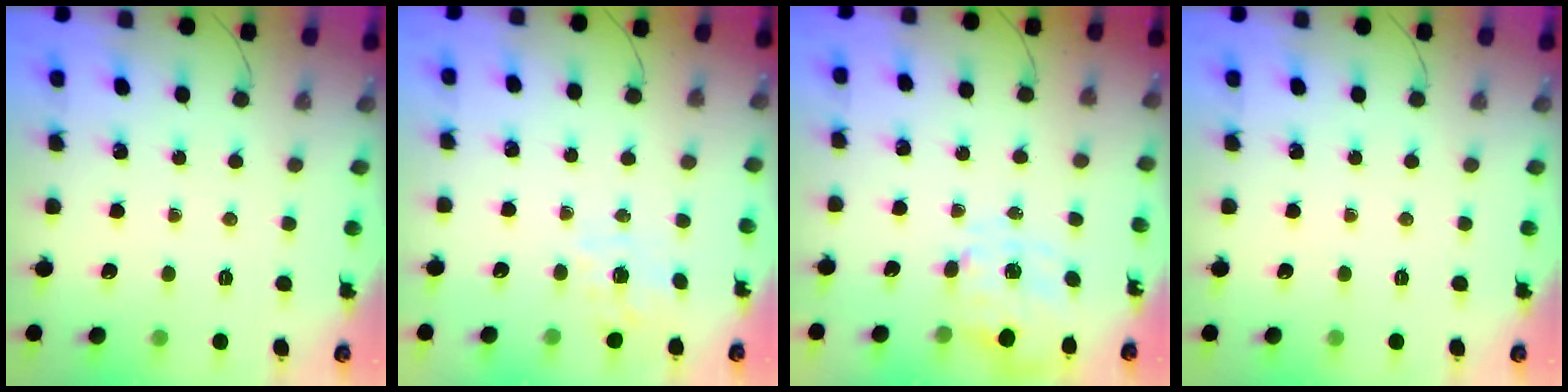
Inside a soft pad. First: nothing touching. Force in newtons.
{"total": 1.0, "press": 0.7, "slide": 0.7}
{"total": 2.8, "press": 2.6, "slide": 1.1}
{"total": 0.0}